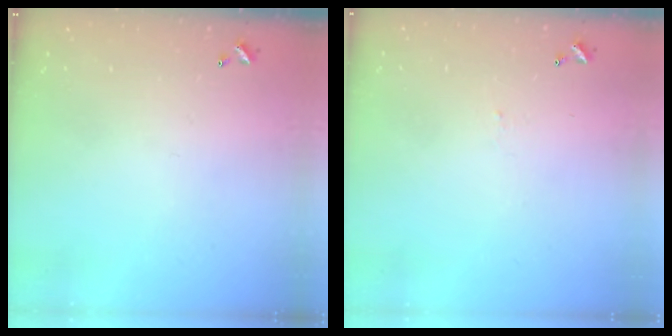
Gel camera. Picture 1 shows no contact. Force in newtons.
{"total": 2.1, "press": 2.1, "slide": 0.2}